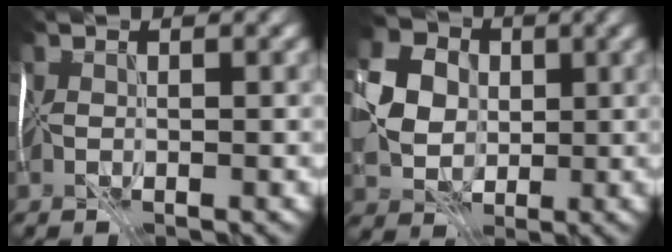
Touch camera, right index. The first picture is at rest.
{"total": 4.8, "force": [0.8, 4.1, 2.4], "torque": [-0.056, 0.010, 0.016]}